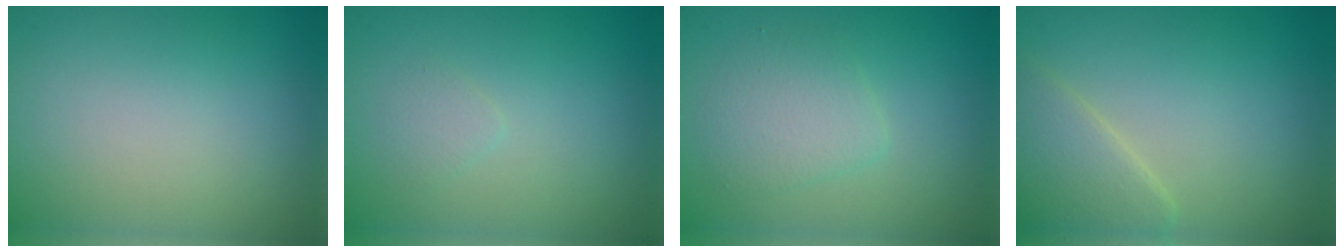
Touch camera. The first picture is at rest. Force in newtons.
{"total": 0.9, "press": 0.9, "slide": 0.0}
{"total": 2.8, "press": 2.8, "slide": 0.1}
{"total": 3.3, "press": 3.3, "slide": 0.2}